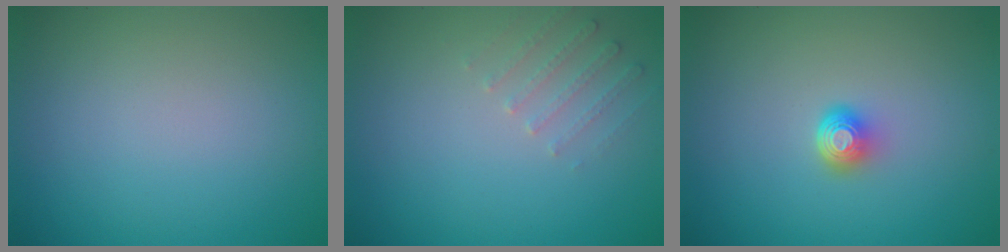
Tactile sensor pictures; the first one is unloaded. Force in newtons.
{"total": 1.6, "press": 1.6, "slide": 0.4}
{"total": 2.0, "press": 1.3, "slide": 1.5}